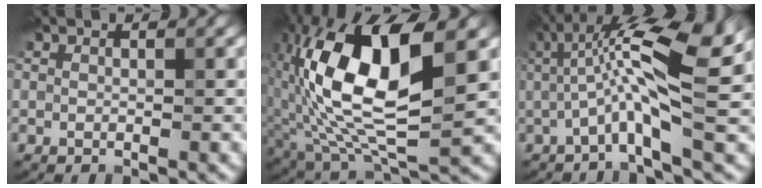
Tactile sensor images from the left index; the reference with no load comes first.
{"total": 13.7, "force": [1.9, 6.0, 12.2], "torque": [-0.233, 0.002, 0.031]}
{"total": 9.0, "force": [1.1, 1.9, 8.7], "torque": [-0.157, 0.009, 0.014]}